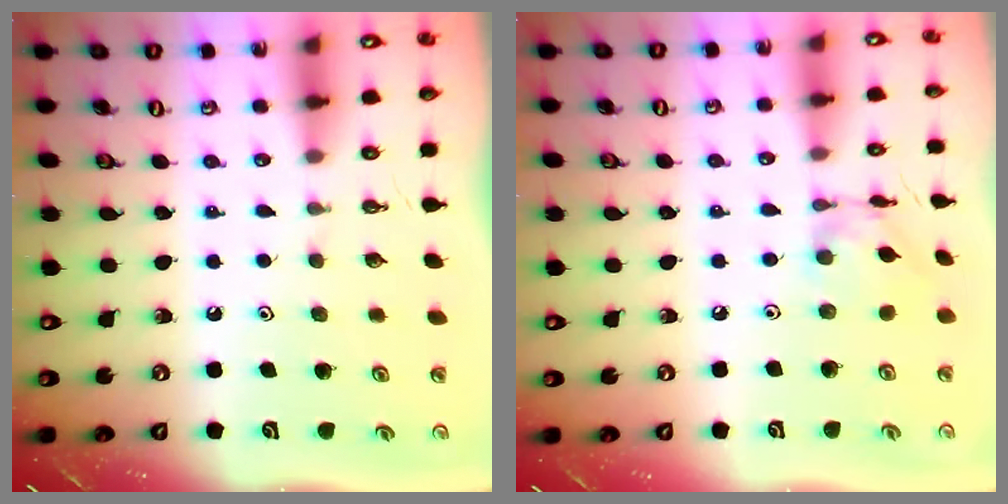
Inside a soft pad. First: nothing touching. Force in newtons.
{"total": 6.5, "press": 6.5, "slide": 0.4}